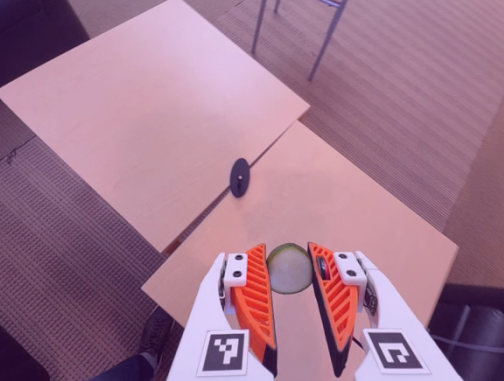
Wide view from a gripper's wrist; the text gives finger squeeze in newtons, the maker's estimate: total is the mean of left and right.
{"total": 11.6, "left": 12.1, "right": 11.2}